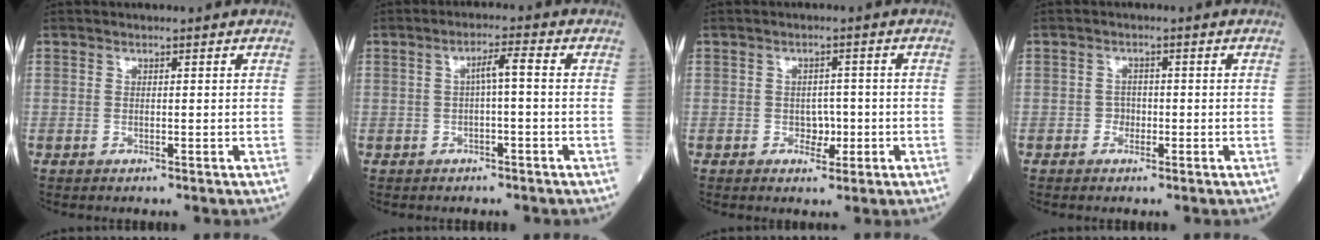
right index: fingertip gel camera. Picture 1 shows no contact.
{"total": 2.9, "force": [-0.1, 0.2, 2.9], "torque": [-0.046, 0.010, -0.001]}
{"total": 2.9, "force": [-0.7, 1.9, 2.0], "torque": [-0.021, 0.005, -0.007]}
{"total": 1.5, "force": [-0.7, 1.3, 0.4], "torque": [0.002, 0.008, -0.013]}